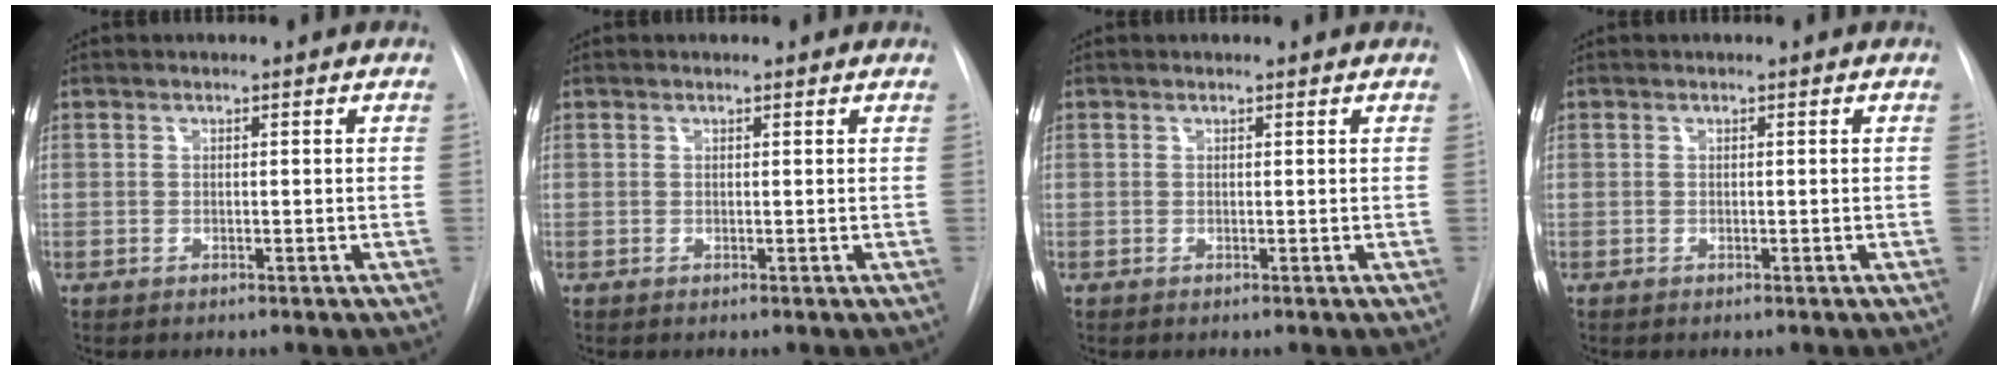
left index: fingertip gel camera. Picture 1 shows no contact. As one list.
[{"total": 0.8, "force": [0.8, 0.2, 0.1], "torque": [-0.009, 0.005, 0.008]}, {"total": 0.9, "force": [0.9, 0.2, 0.1], "torque": [-0.012, 0.008, 0.008]}, {"total": 0.0}]